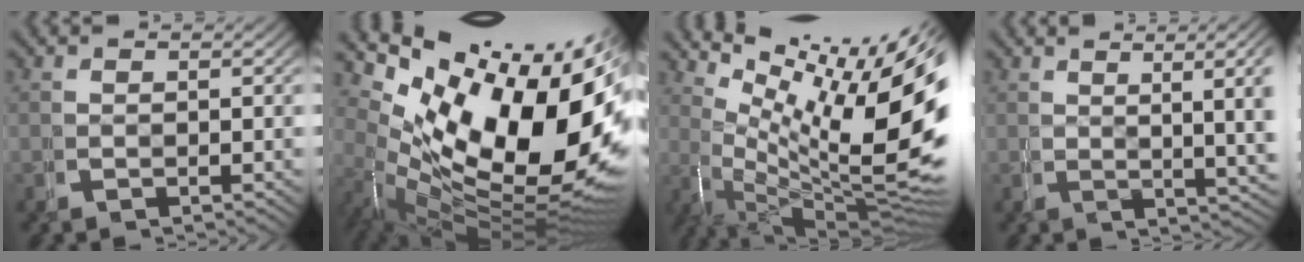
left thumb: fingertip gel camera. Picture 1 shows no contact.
{"total": 25.2, "force": [-0.1, 15.7, 19.7], "torque": [-0.320, -0.057, 0.028]}
{"total": 19.3, "force": [0.9, 11.5, 15.5], "torque": [-0.246, -0.057, 0.041]}
{"total": 6.6, "force": [1.2, 2.7, 5.9], "torque": [-0.076, 0.000, 0.025]}